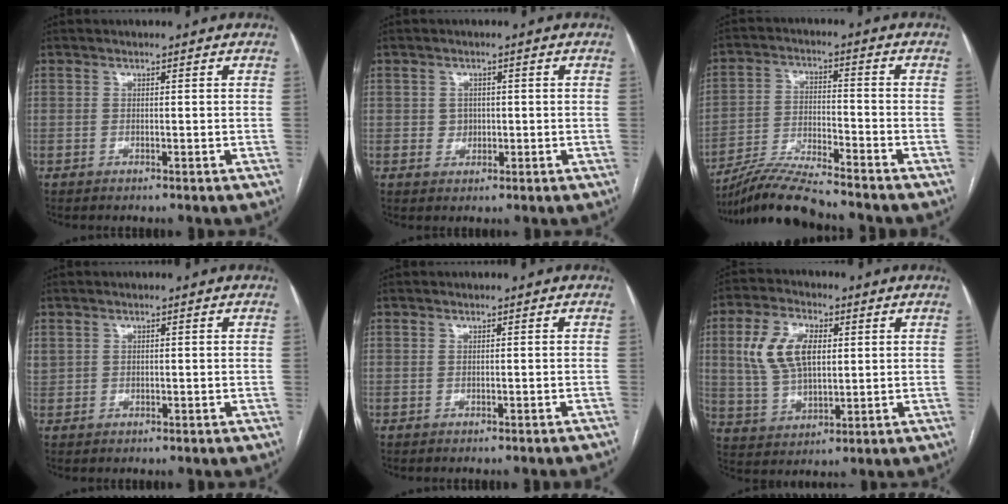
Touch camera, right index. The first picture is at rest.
{"total": 2.0, "force": [0.0, 1.9, 0.7], "torque": [-0.007, 0.003, 0.003]}
{"total": 10.1, "force": [-9.4, -0.5, 3.7], "torque": [-0.069, -0.013, -0.172]}
{"total": 1.9, "force": [0.6, 1.7, 0.6], "torque": [-0.020, 0.016, 0.019]}
{"total": 2.0, "force": [-1.7, -0.4, 0.9], "torque": [-0.009, 0.007, -0.020]}
{"total": 10.8, "force": [2.7, 5.9, 8.7], "torque": [-0.190, 0.019, 0.056]}